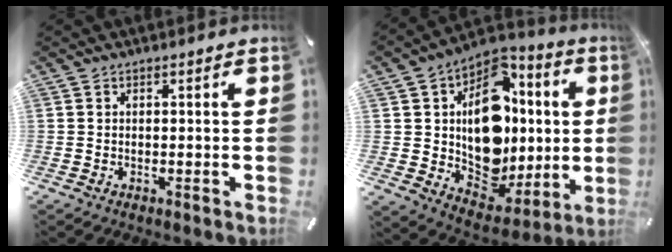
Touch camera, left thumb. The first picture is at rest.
{"total": 18.6, "force": [1.7, 14.4, 11.6], "torque": [-0.177, -0.043, 0.036]}